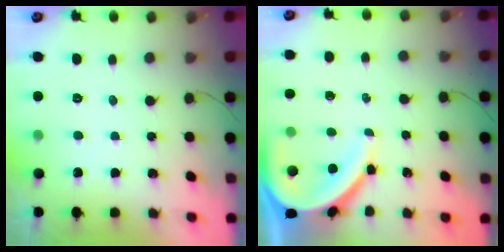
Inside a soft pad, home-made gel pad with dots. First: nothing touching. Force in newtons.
{"total": 10.9, "press": 10.8, "slide": 1.1}